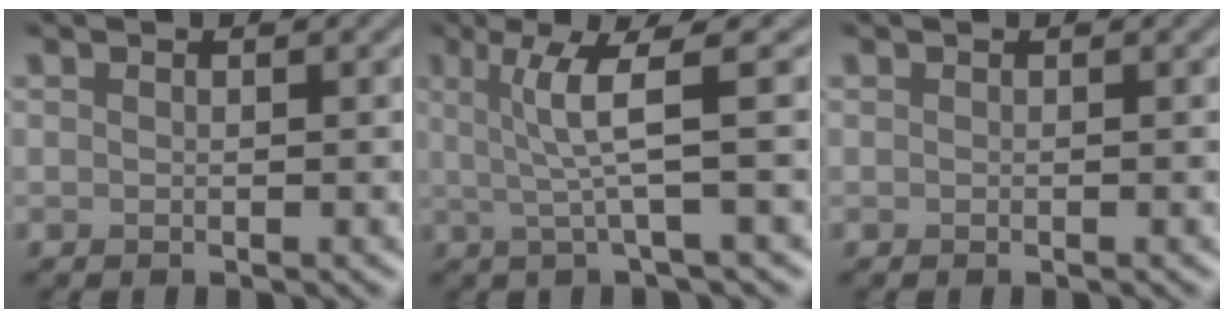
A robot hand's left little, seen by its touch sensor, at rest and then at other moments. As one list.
[{"total": 4.8, "force": [0.8, 0.5, 4.7], "torque": [-0.086, 0.006, 0.018]}, {"total": 0.0}]